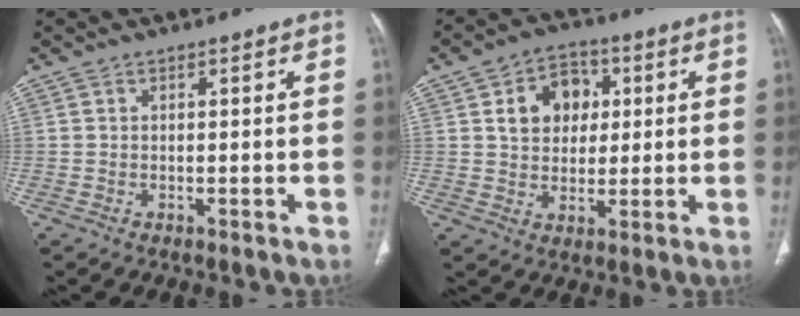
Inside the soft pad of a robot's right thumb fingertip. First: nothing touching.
{"total": 9.8, "force": [2.6, 7.6, 5.6], "torque": [-0.053, 0.002, 0.041]}